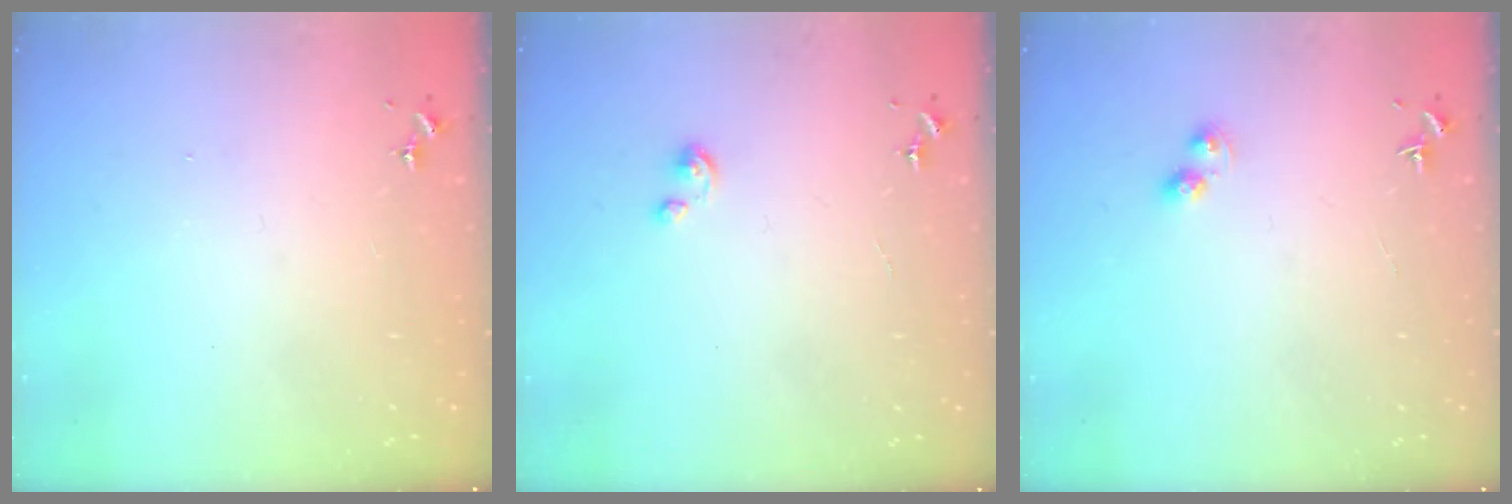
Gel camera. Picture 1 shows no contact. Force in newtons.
{"total": 1.9, "press": 1.9, "slide": 0.1}
{"total": 3.6, "press": 3.5, "slide": 0.4}